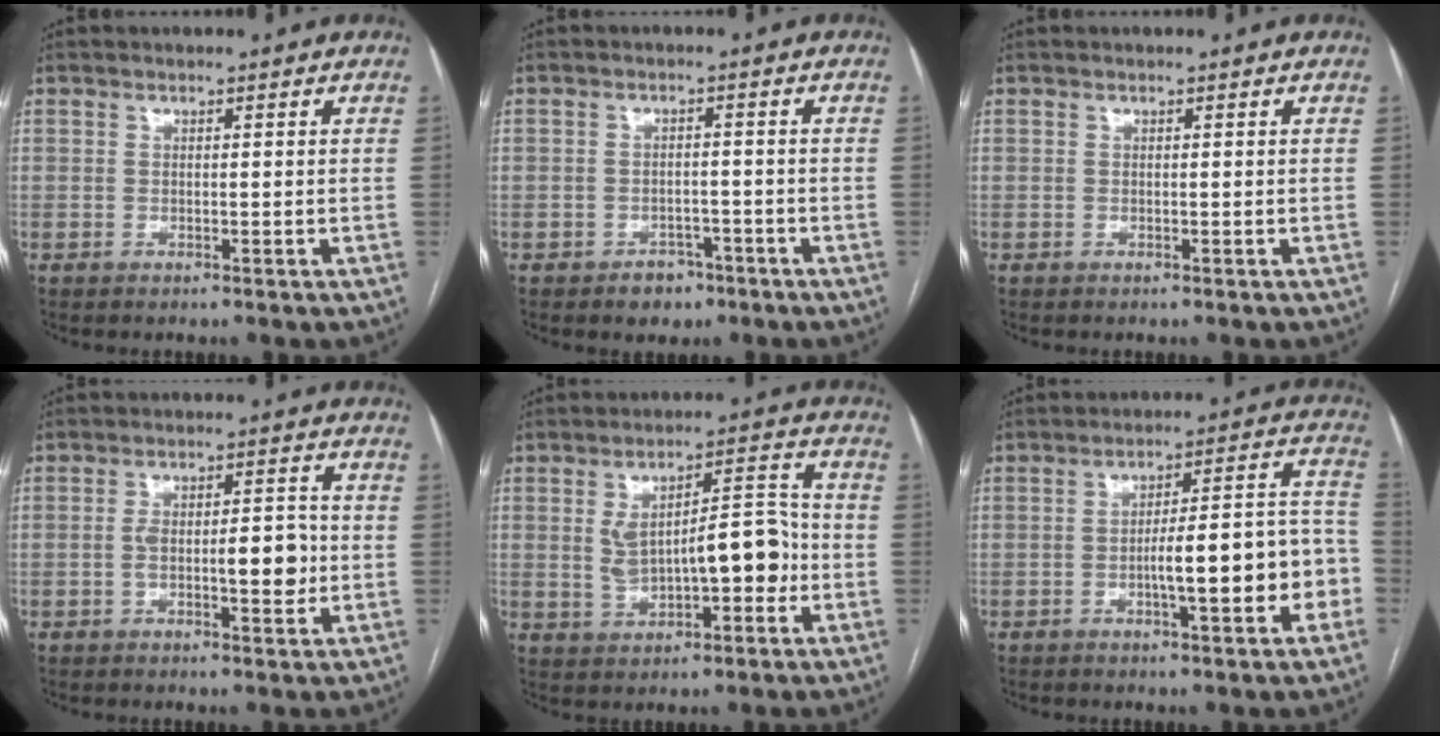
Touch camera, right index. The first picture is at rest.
{"total": 3.6, "force": [-2.3, 2.6, 1.0], "torque": [-0.008, 0.010, -0.027]}
{"total": 0.0}
{"total": 7.8, "force": [-1.2, 2.5, 7.3], "torque": [-0.120, 0.014, -0.016]}
{"total": 11.7, "force": [-0.9, 4.6, 10.7], "torque": [-0.175, 0.033, 0.000]}
{"total": 13.3, "force": [-3.4, 2.6, 12.6], "torque": [-0.167, 0.034, -0.046]}